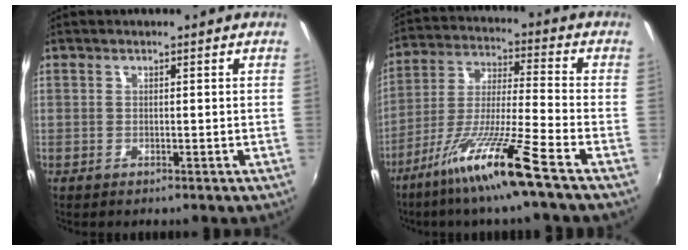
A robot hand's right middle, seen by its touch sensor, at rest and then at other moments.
{"total": 13.3, "force": [-8.9, -1.6, 9.8], "torque": [-0.198, -0.017, -0.163]}